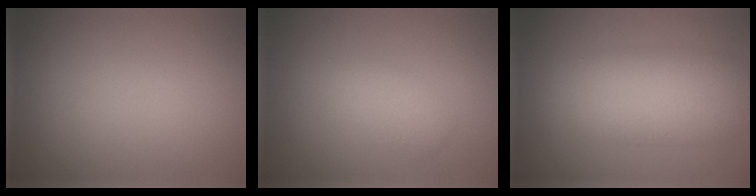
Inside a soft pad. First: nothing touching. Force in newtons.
{"total": 2.0, "press": 2.0, "slide": 0.0}
{"total": 6.4, "press": 6.4, "slide": 0.2}